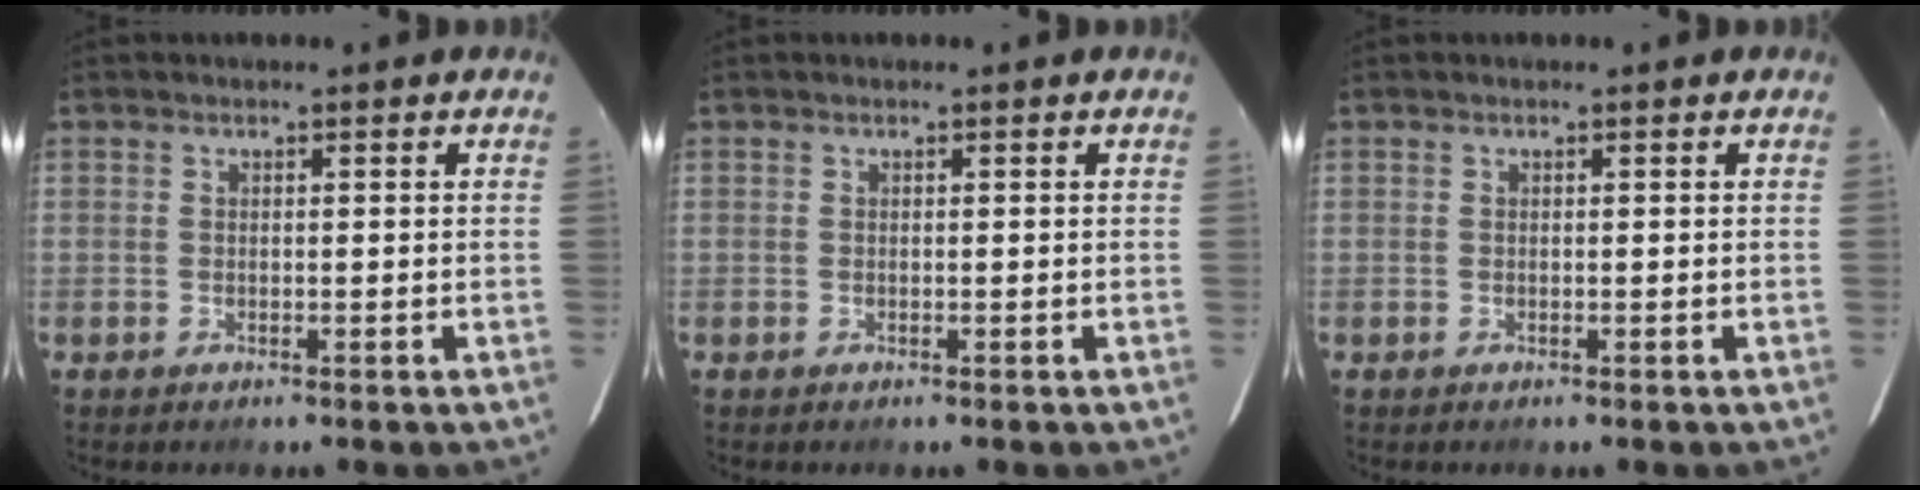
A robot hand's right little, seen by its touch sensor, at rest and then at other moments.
{"total": 0.0}
{"total": 0.0}